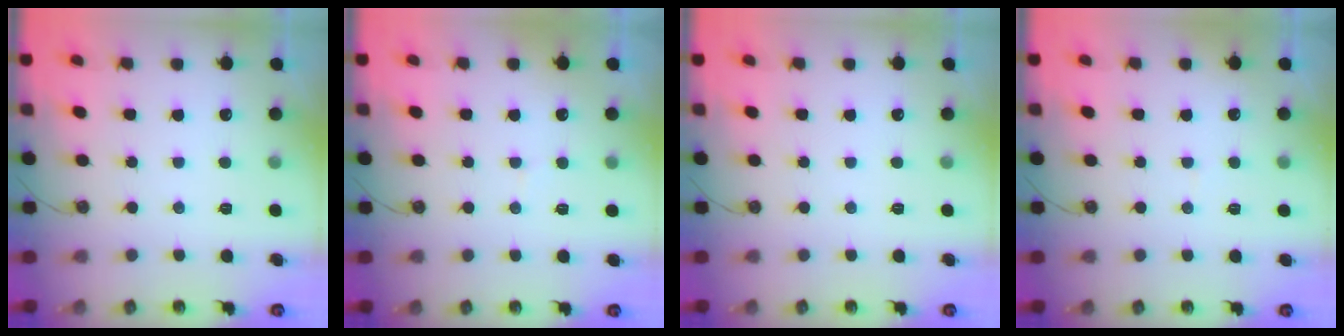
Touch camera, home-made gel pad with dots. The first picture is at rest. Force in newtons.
{"total": 4.6, "press": 4.6, "slide": 0.4}
{"total": 0.0}
{"total": 2.8, "press": 2.8, "slide": 0.3}